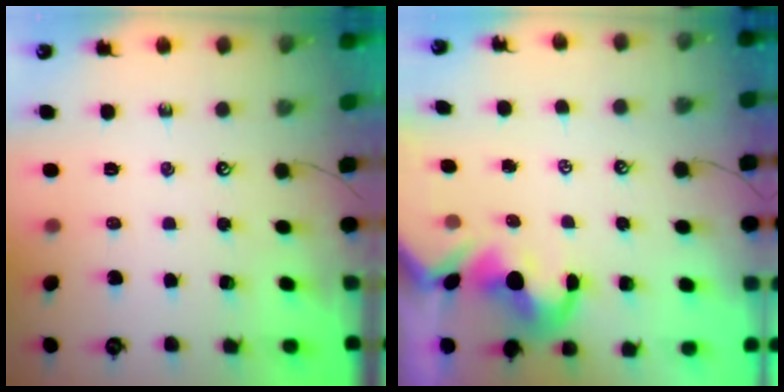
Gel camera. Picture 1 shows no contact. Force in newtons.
{"total": 3.0, "press": 2.8, "slide": 1.1}